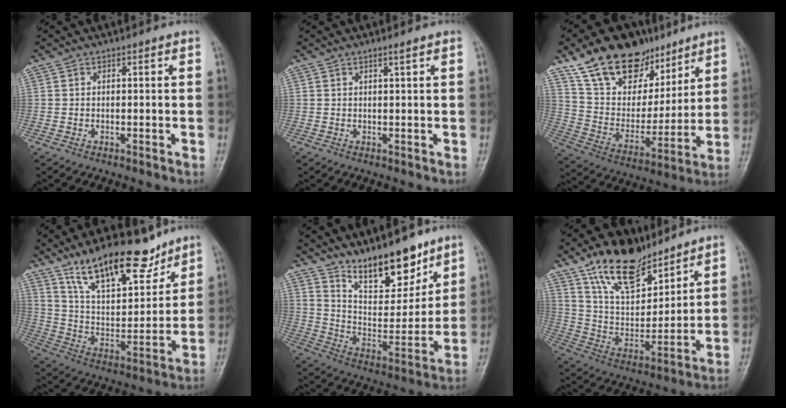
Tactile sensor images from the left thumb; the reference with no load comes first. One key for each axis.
{"total": 1.1, "fx": 0.8, "fy": -0.1, "fz": 0.8, "tx": -0.015, "ty": -0.005, "tz": 0.014}
{"total": 22.2, "fx": 14.4, "fy": 12.8, "fz": 11.0, "tx": -0.140, "ty": -0.043, "tz": 0.256}
{"total": 18.3, "fx": 13.0, "fy": 7.3, "fz": 10.8, "tx": -0.133, "ty": -0.073, "tz": 0.230}
{"total": 15.3, "fx": 11.4, "fy": 6.0, "fz": 8.2, "tx": -0.084, "ty": -0.085, "tz": 0.203}
{"total": 17.0, "fx": 12.0, "fy": 8.0, "fz": 9.0, "tx": -0.111, "ty": -0.065, "tz": 0.224}